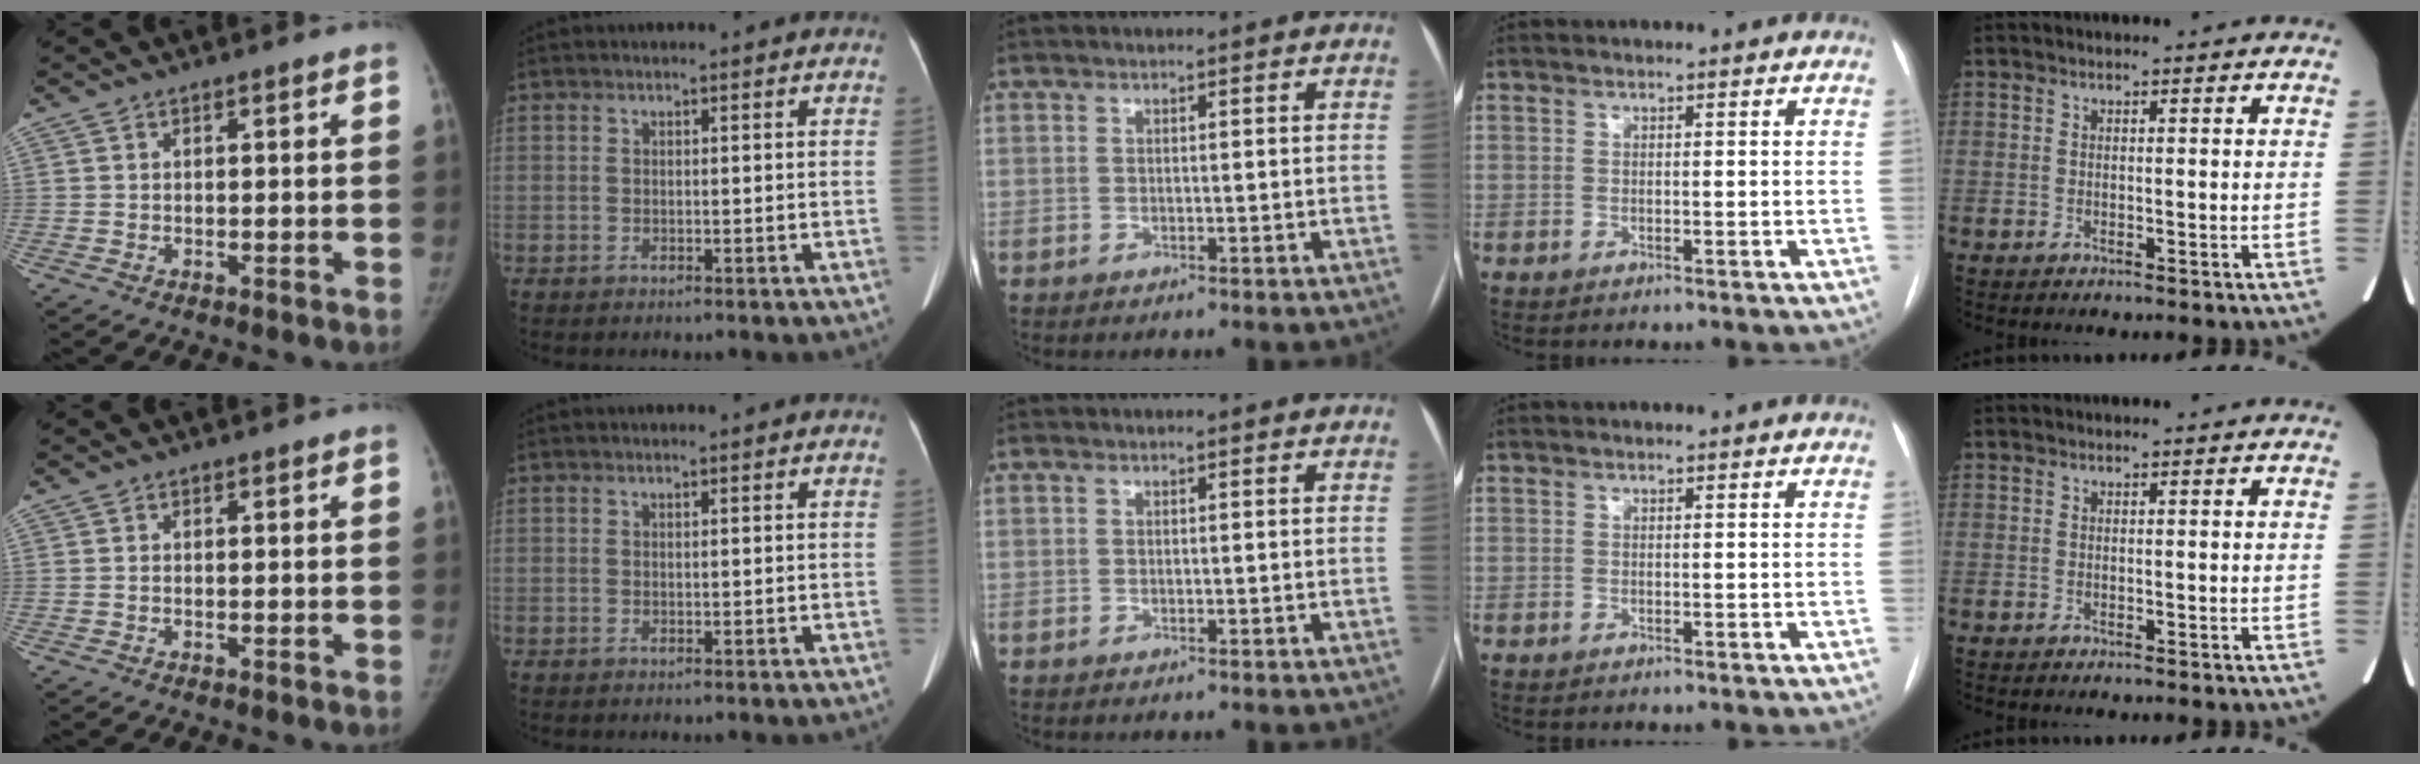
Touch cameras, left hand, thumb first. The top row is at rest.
{}